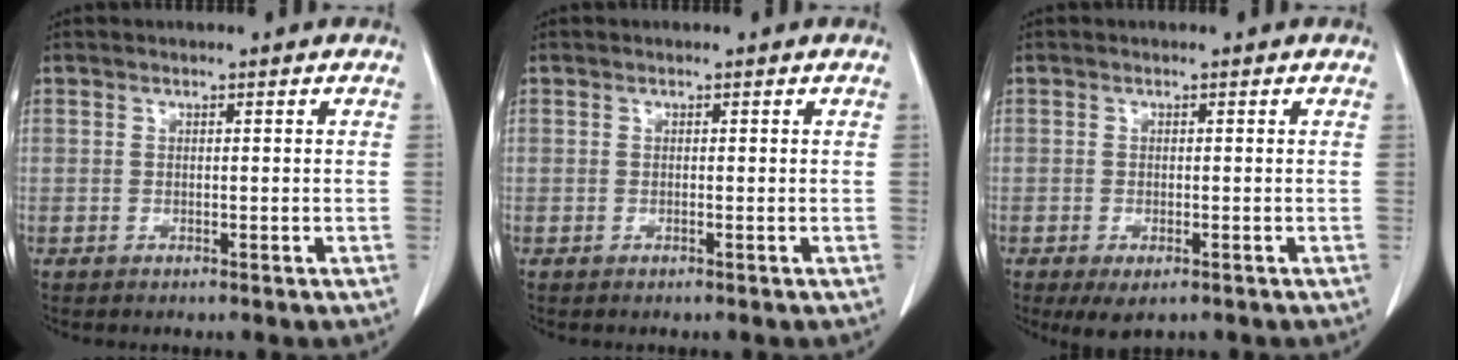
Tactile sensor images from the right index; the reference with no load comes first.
{"total": 0.0}
{"total": 3.5, "force": [-2.1, 1.4, 2.4], "torque": [-0.036, -0.007, -0.024]}